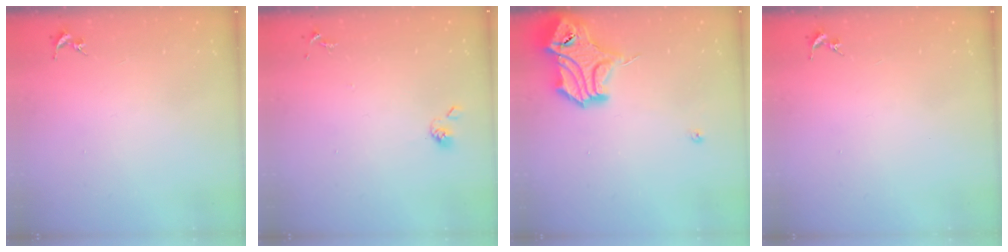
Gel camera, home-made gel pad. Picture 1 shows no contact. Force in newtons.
{"total": 5.5, "press": 5.4, "slide": 0.9}
{"total": 18.1, "press": 17.9, "slide": 2.0}
{"total": 0.0}